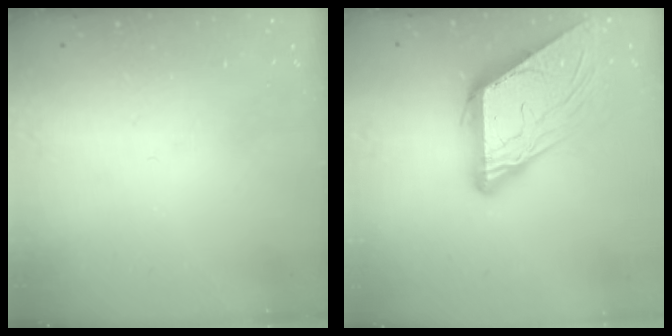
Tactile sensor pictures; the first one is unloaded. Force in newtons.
{"total": 13.1, "press": 13.1, "slide": 1.3}